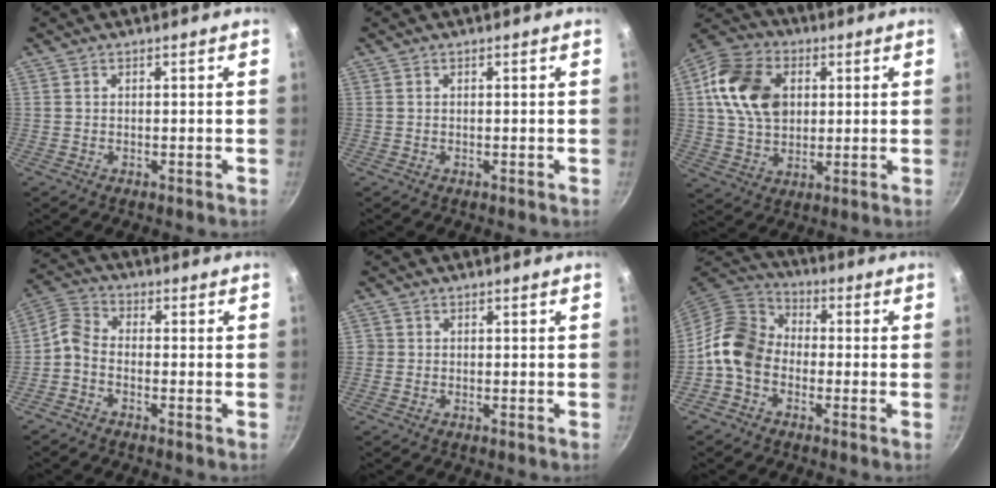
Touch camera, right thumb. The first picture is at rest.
{"total": 0.0}
{"total": 15.8, "force": [3.2, 11.4, 10.5], "torque": [-0.168, 0.001, 0.049]}
{"total": 4.5, "force": [-2.1, 2.7, 2.9], "torque": [-0.072, 0.035, -0.059]}
{"total": 0.9, "force": [-0.2, 0.9, 0.2], "torque": [-0.001, 0.001, -0.005]}
{"total": 10.1, "force": [-2.5, 7.8, 6.0], "torque": [-0.084, 0.037, -0.073]}